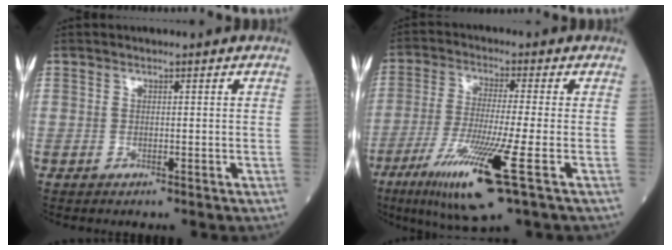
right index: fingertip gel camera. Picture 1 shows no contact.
{"total": 13.4, "force": [-6.0, -0.2, 12.0], "torque": [-0.238, -0.038, -0.107]}